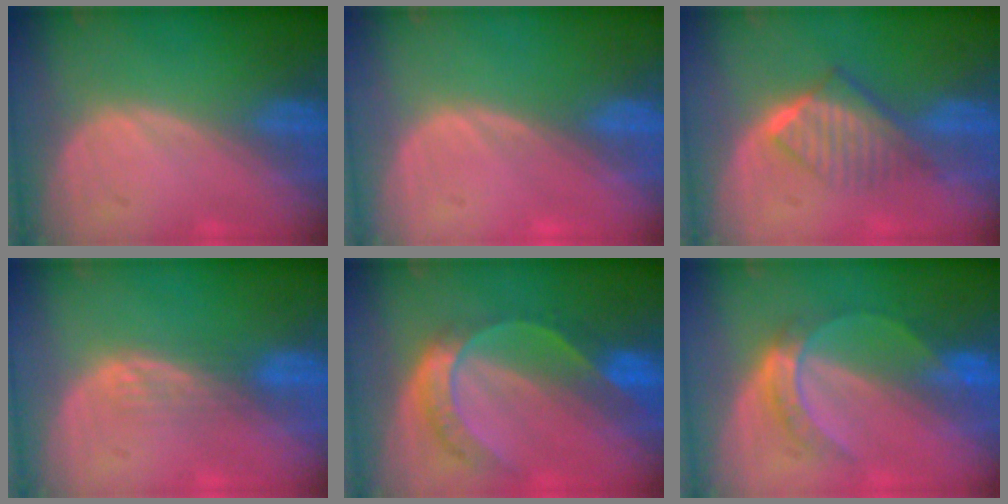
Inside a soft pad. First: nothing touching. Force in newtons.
{"total": 0.5, "press": 0.1, "slide": 0.5}
{"total": 6.5, "press": 5.5, "slide": 3.5}
{"total": 2.4, "press": 2.3, "slide": 0.4}
{"total": 7.6, "press": 6.3, "slide": 4.3}
{"total": 5.0, "press": 4.7, "slide": 1.5}